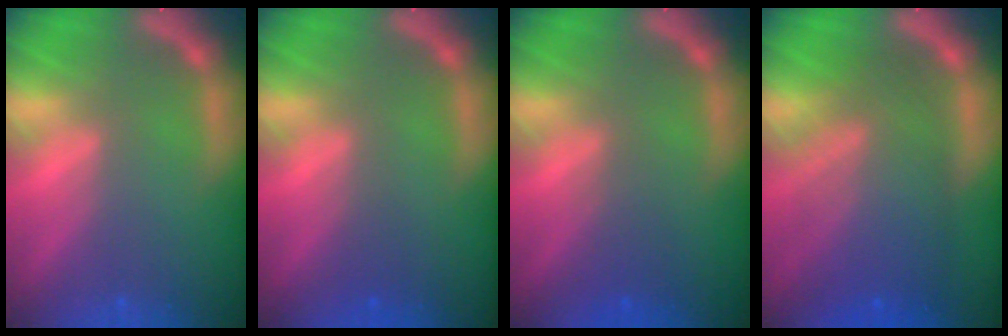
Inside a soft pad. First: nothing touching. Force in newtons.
{"total": 0.9}
{"total": 2.0}
{"total": 9.0}